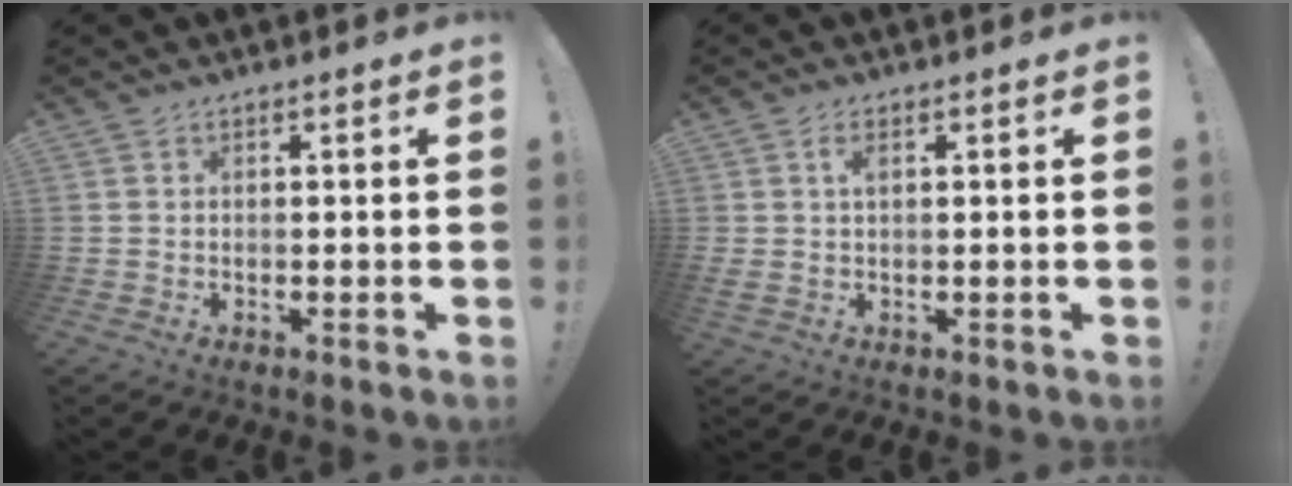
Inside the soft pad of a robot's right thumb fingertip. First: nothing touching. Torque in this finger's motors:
{"motor_torque": [0.21, 0.03, 0.43, 0.39, 0.29]}